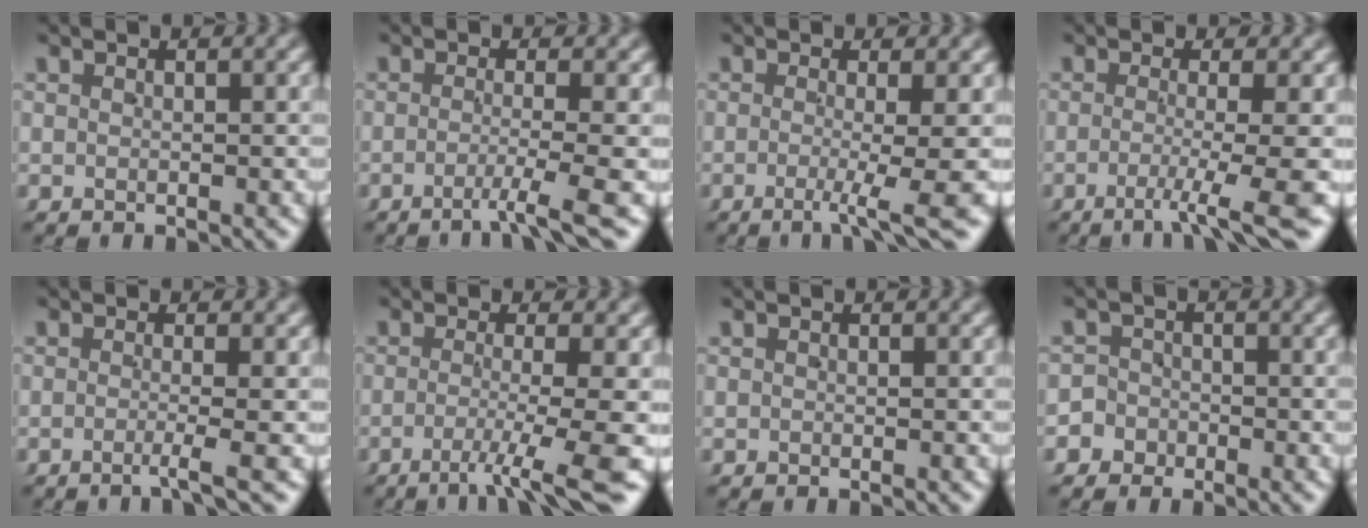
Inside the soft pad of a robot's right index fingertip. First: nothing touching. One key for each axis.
{"total": 3.1, "fx": -1.9, "fy": -0.7, "fz": 2.4, "tx": -0.045, "ty": -0.005, "tz": -0.036}
{"total": 3.8, "fx": -1.6, "fy": -0.4, "fz": 3.4, "tx": -0.052, "ty": -0.010, "tz": -0.029}
{"total": 4.6, "fx": -2.4, "fy": -0.3, "fz": 3.9, "tx": -0.063, "ty": -0.012, "tz": -0.041}
{"total": 1.7, "fx": -0.9, "fy": -0.6, "fz": 1.3, "tx": -0.025, "ty": 0.002, "tz": -0.024}
{"total": 5.7, "fx": -3.3, "fy": -0.1, "fz": 4.7, "tx": -0.075, "ty": -0.015, "tz": -0.052}
{"total": 0.0}
{"total": 3.6, "fx": -1.8, "fy": 3.1, "fz": -0.1, "tx": 0.003, "ty": 0.001, "tz": -0.043}